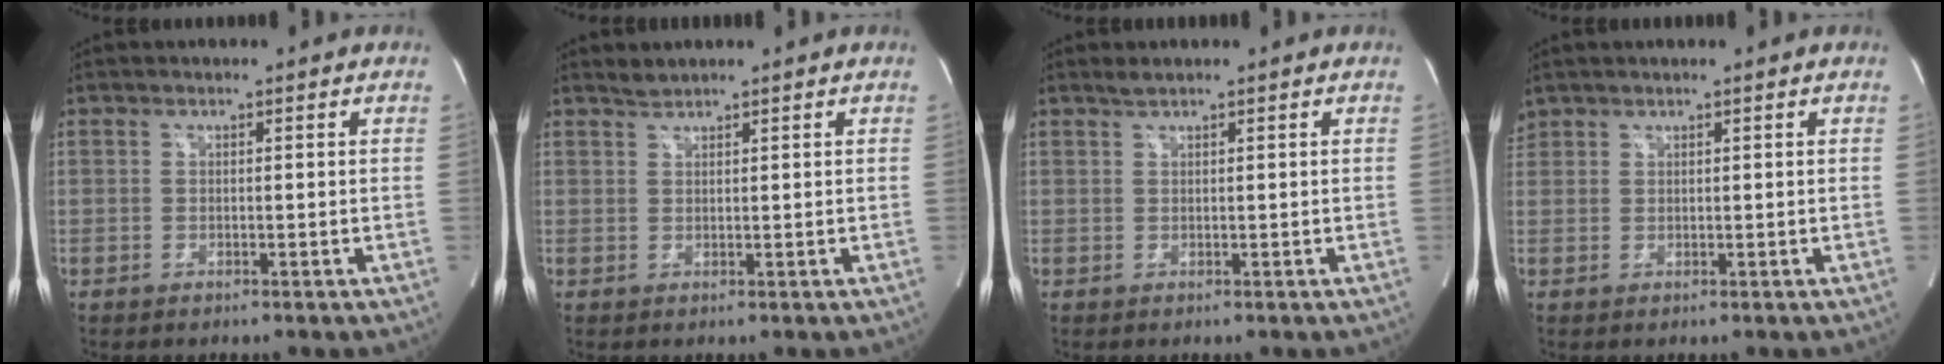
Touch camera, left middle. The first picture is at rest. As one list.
[{"total": 1.2, "force": [1.2, 0.0, 0.0], "torque": [-0.008, 0.002, 0.027]}, {"total": 0.9, "force": [0.9, -0.1, 0.3], "torque": [-0.012, 0.003, 0.021]}, {"total": 1.5, "force": [1.3, 0.7, 0.0], "torque": [-0.005, 0.015, 0.028]}]